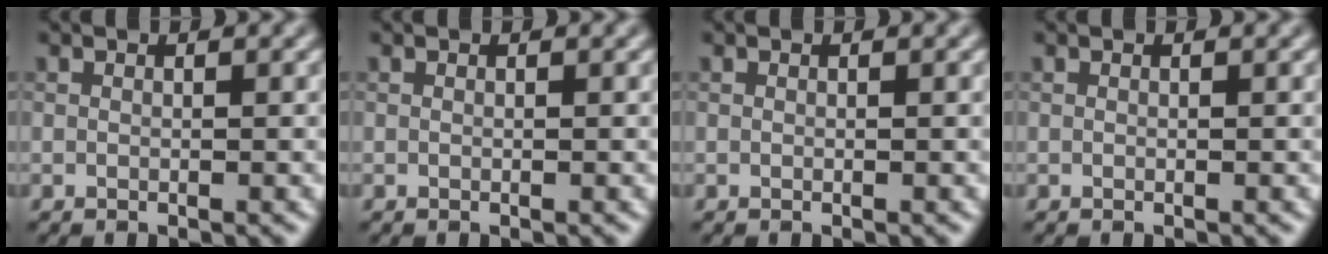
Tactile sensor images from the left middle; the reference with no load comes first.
{"total": 0.0}
{"total": 0.0}
{"total": 0.0}